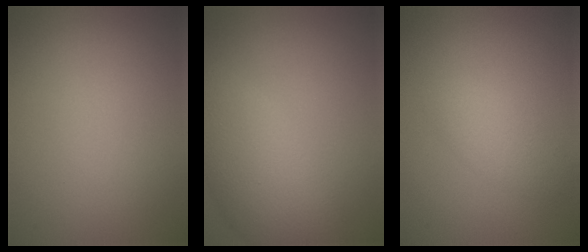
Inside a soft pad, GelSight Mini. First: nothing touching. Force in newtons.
{"total": 6.0, "press": 6.0, "slide": 0.3}
{"total": 2.1, "press": 2.1, "slide": 0.1}